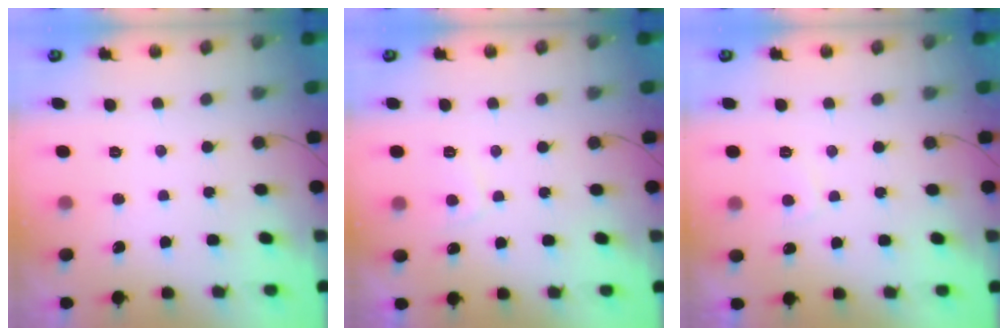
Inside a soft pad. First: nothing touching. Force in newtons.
{"total": 2.9, "press": 2.8, "slide": 0.6}
{"total": 2.1, "press": 2.0, "slide": 0.6}